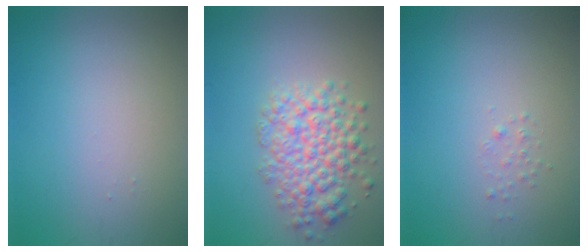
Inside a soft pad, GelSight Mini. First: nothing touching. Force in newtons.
{"total": 5.3, "press": 5.3, "slide": 0.2}
{"total": 0.6, "press": 0.6, "slide": 0.0}